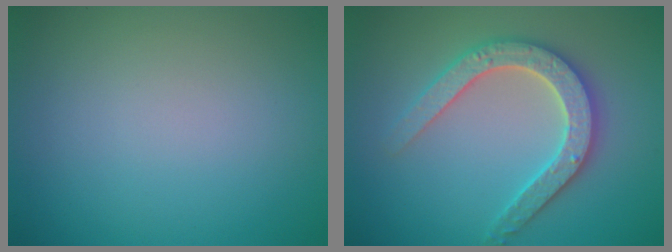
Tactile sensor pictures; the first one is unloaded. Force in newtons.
{"total": 4.9, "press": 4.9, "slide": 0.9}